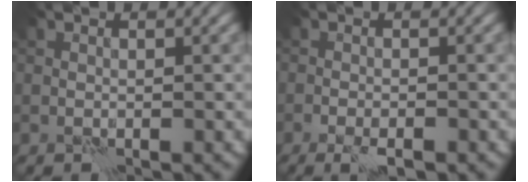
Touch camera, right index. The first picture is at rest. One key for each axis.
{"total": 2.5, "fx": -1.7, "fy": 0.6, "fz": 1.8, "tx": -0.034, "ty": 0.000, "tz": -0.029}